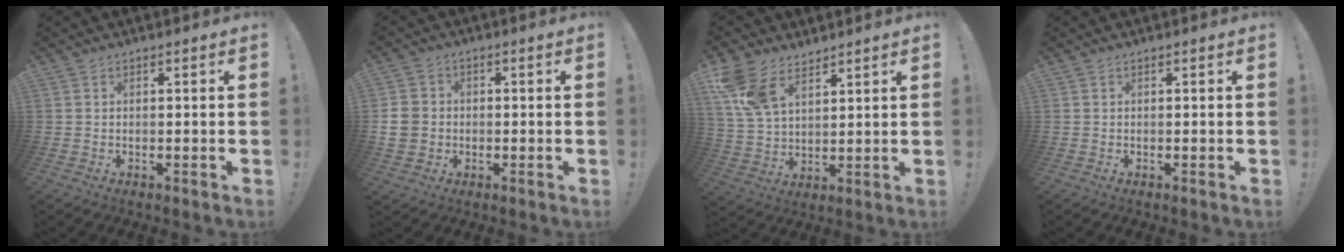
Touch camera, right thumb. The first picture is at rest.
{"total": 7.0, "force": [-0.3, 6.3, 3.1], "torque": [-0.060, 0.009, -0.004]}
{"total": 11.6, "force": [7.5, 6.6, 5.9], "torque": [-0.117, -0.027, 0.151]}
{"total": 0.0}